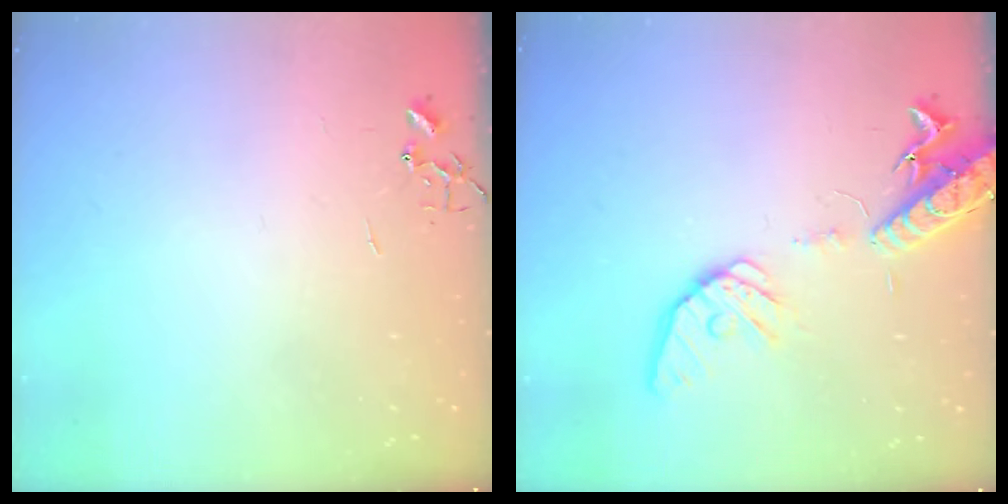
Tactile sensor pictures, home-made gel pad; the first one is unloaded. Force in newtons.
{"total": 16.1, "press": 15.8, "slide": 3.0}